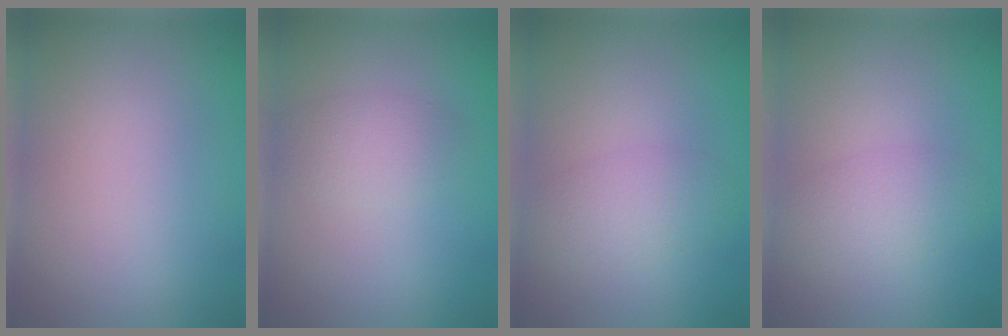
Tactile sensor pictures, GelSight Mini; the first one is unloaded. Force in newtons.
{"total": 2.2, "press": 2.1, "slide": 0.1}
{"total": 2.8, "press": 2.8, "slide": 0.1}
{"total": 2.8, "press": 2.8, "slide": 0.1}